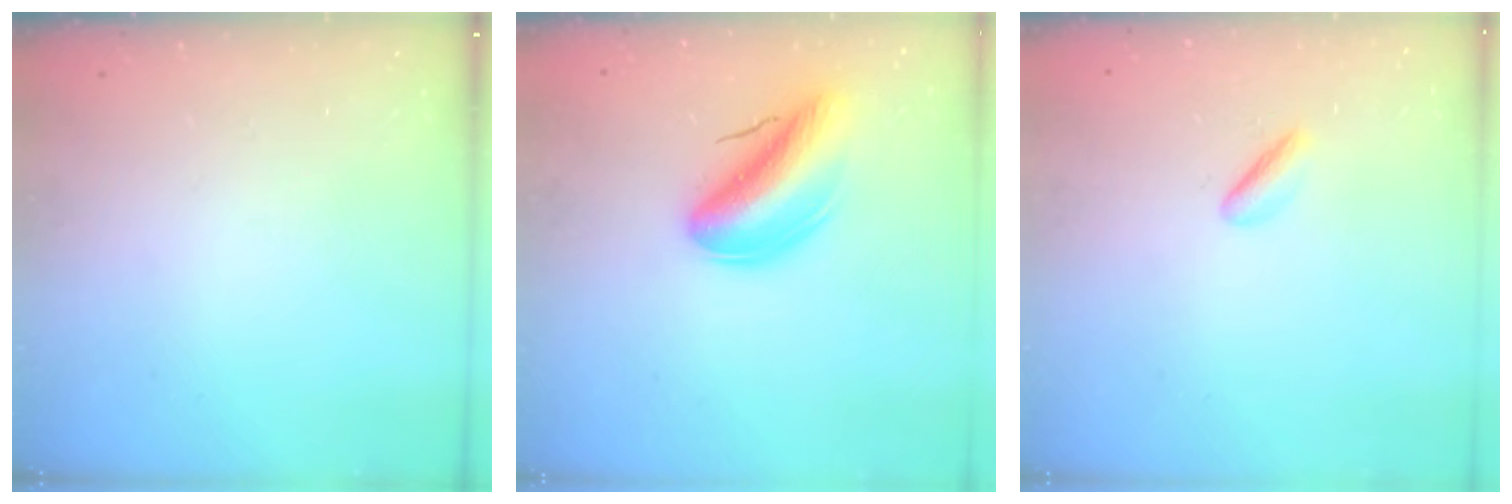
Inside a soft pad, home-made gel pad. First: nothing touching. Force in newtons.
{"total": 13.0, "press": 12.5, "slide": 3.7}
{"total": 2.2, "press": 1.8, "slide": 1.3}